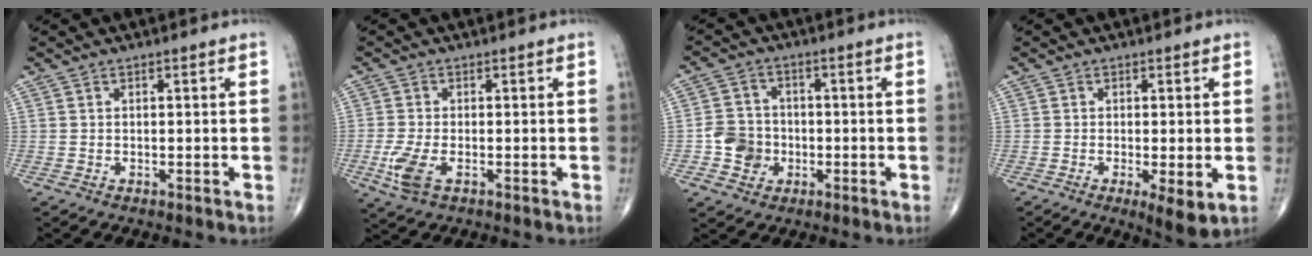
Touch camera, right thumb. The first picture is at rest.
{"total": 5.1, "force": [-1.6, 2.5, 4.2], "torque": [-0.105, -0.002, -0.027]}
{"total": 6.5, "force": [-1.6, 5.9, 2.4], "torque": [-0.013, 0.013, -0.033]}
{"total": 5.1, "force": [-1.3, 1.3, 4.8], "torque": [-0.081, -0.017, -0.024]}